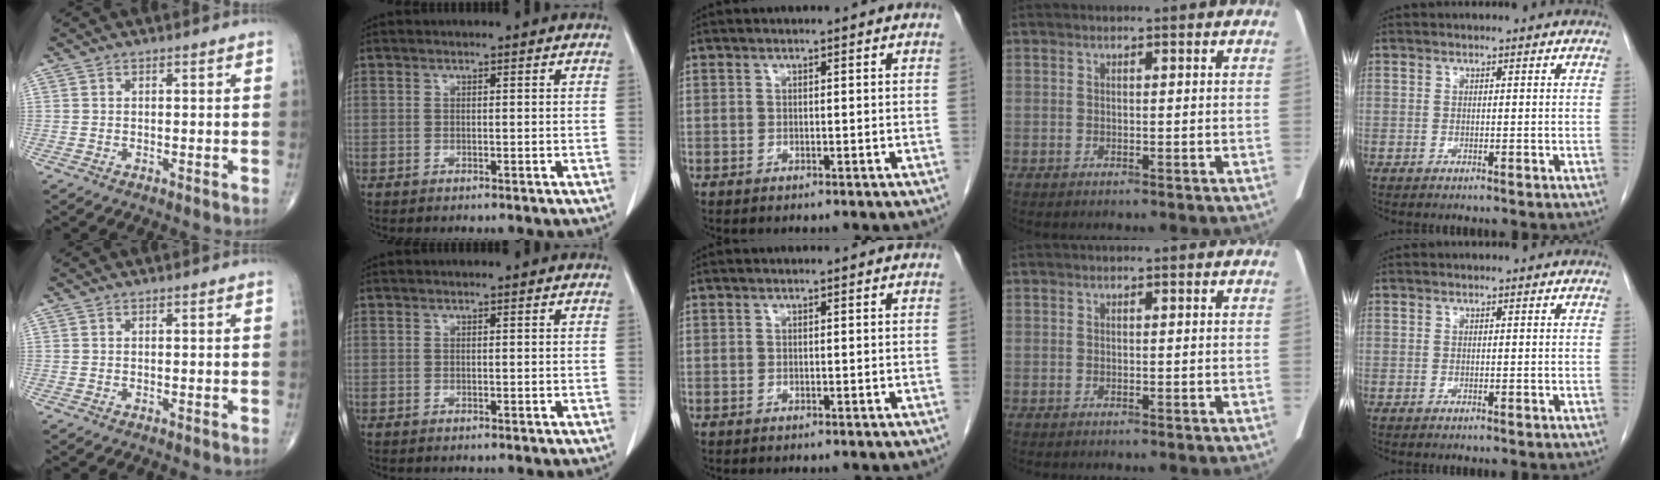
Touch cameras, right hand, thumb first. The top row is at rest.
{}